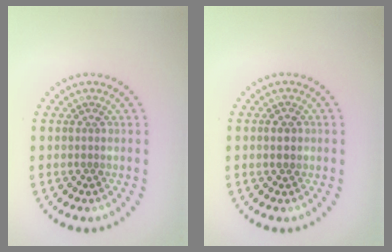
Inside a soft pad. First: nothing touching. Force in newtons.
{"total": 1.9, "press": 1.9, "slide": 0.1}